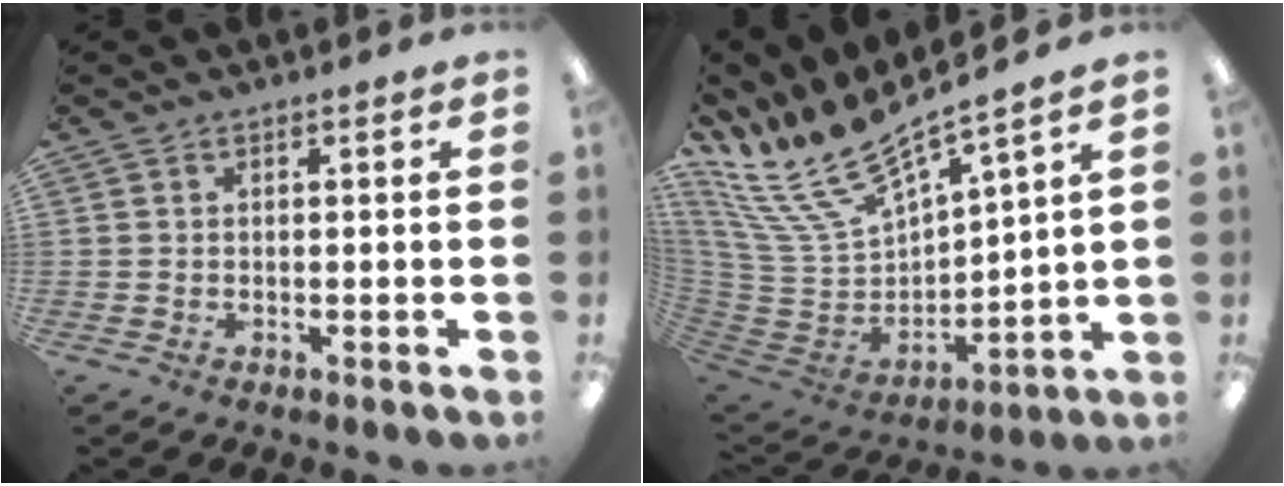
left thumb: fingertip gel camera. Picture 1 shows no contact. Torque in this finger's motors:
{"motor_torque": [0.12, -0.08, 0.93, -1.84, 0.00]}